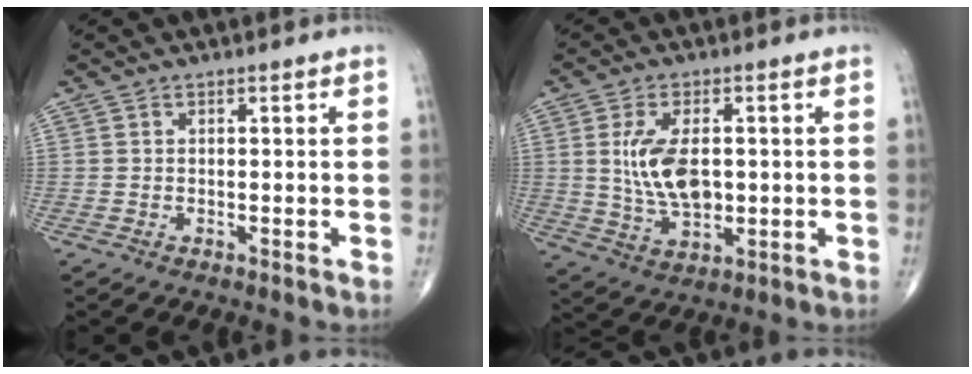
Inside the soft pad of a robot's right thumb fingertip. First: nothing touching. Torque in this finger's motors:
{"motor_torque": [-0.53, 1.04, 0.38, -0.23, 0.23]}